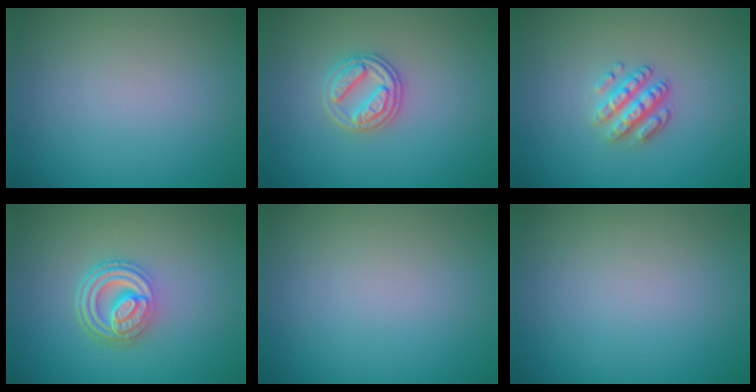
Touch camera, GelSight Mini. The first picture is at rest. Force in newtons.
{"total": 2.8, "press": 2.7, "slide": 0.8}
{"total": 3.0, "press": 2.6, "slide": 1.5}
{"total": 4.9, "press": 3.4, "slide": 3.5}
{"total": 0.0}
{"total": 0.0}